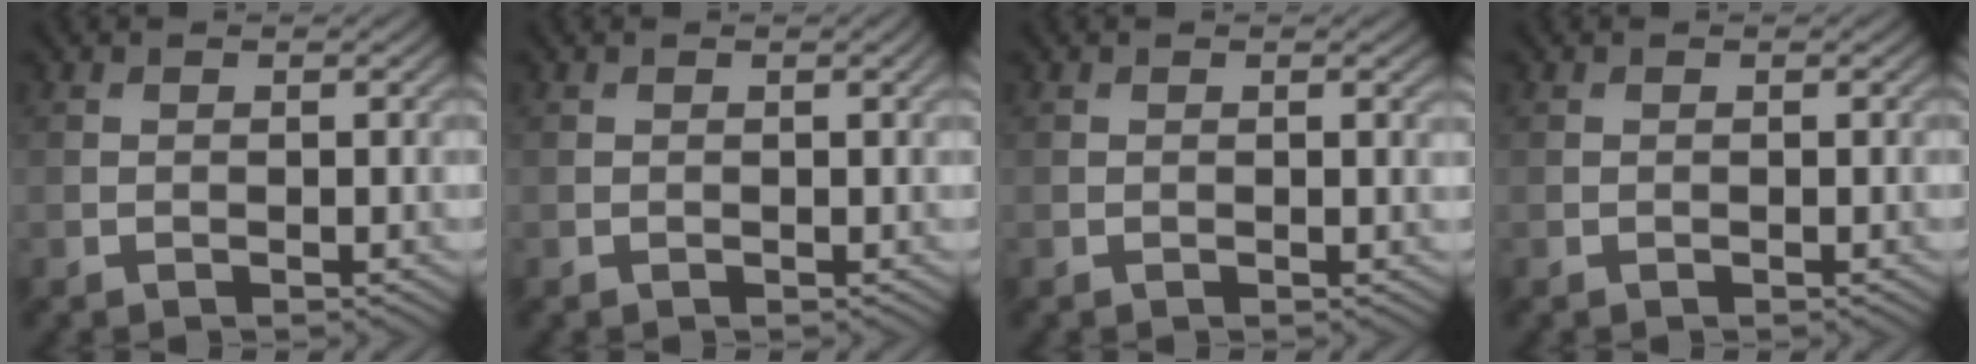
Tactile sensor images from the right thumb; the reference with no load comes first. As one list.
[{"total": 1.0, "force": [0.4, 0.1, 0.9], "torque": [-0.014, 0.003, 0.005]}, {"total": 0.8, "force": [0.3, 0.1, 0.8], "torque": [-0.011, -0.001, 0.003]}, {"total": 0.0}]